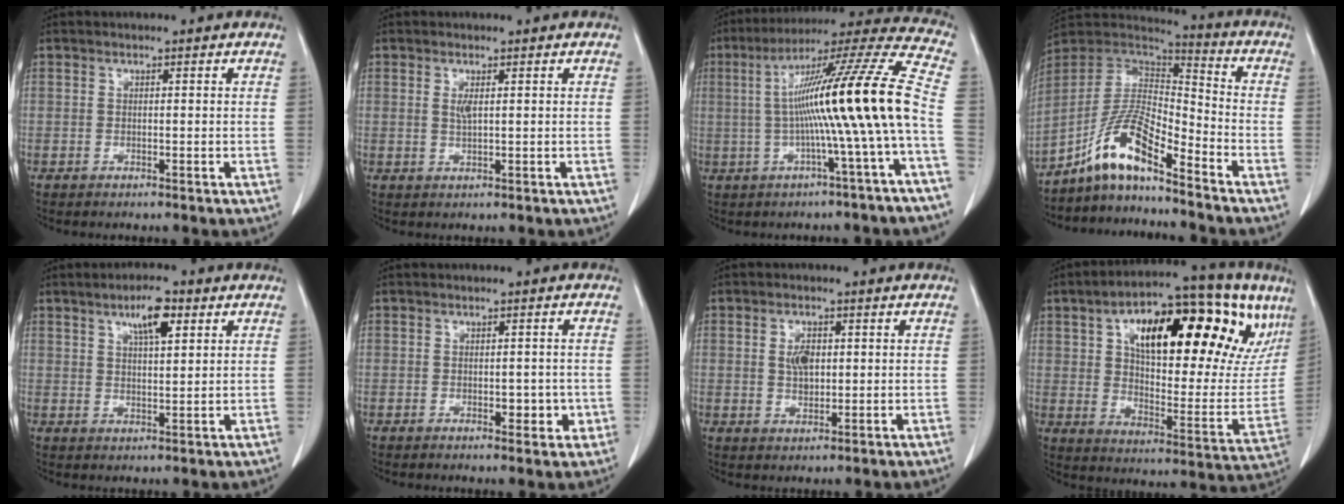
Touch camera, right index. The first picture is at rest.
{"total": 1.4, "force": [0.5, 0.2, 1.3], "torque": [-0.031, -0.004, 0.011]}
{"total": 18.6, "force": [-1.2, -1.7, 18.5], "torque": [-0.284, 0.022, -0.029]}
{"total": 10.9, "force": [-7.8, 1.7, 7.4], "torque": [-0.155, 0.020, -0.148]}
{"total": 5.8, "force": [3.1, 1.5, 4.7], "torque": [-0.083, 0.003, 0.051]}
{"total": 3.1, "force": [-0.7, 1.7, 2.5], "torque": [-0.025, 0.002, -0.003]}
{"total": 3.6, "force": [0.7, 2.0, 2.9], "torque": [-0.052, 0.002, 0.016]}
{"total": 31.8, "force": [14.2, 11.9, 25.9], "torque": [-0.344, 0.066, 0.221]}